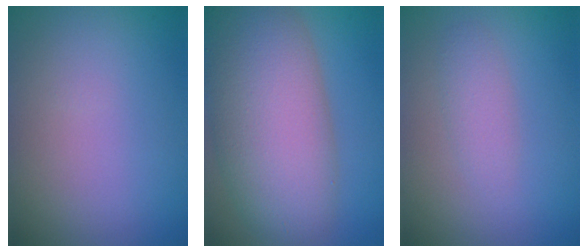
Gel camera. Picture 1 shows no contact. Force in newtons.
{"total": 11.4, "press": 11.3, "slide": 0.8}
{"total": 1.6, "press": 1.6, "slide": 0.1}